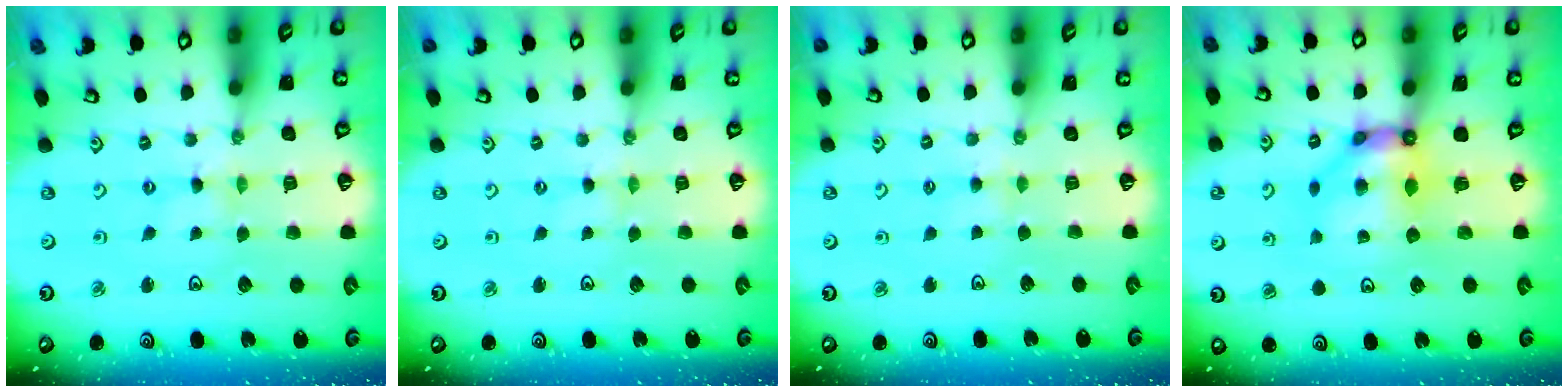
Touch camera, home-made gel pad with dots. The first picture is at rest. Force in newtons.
{"total": 0.0}
{"total": 3.0, "press": 3.0, "slide": 0.6}
{"total": 8.1, "press": 8.1, "slide": 0.6}